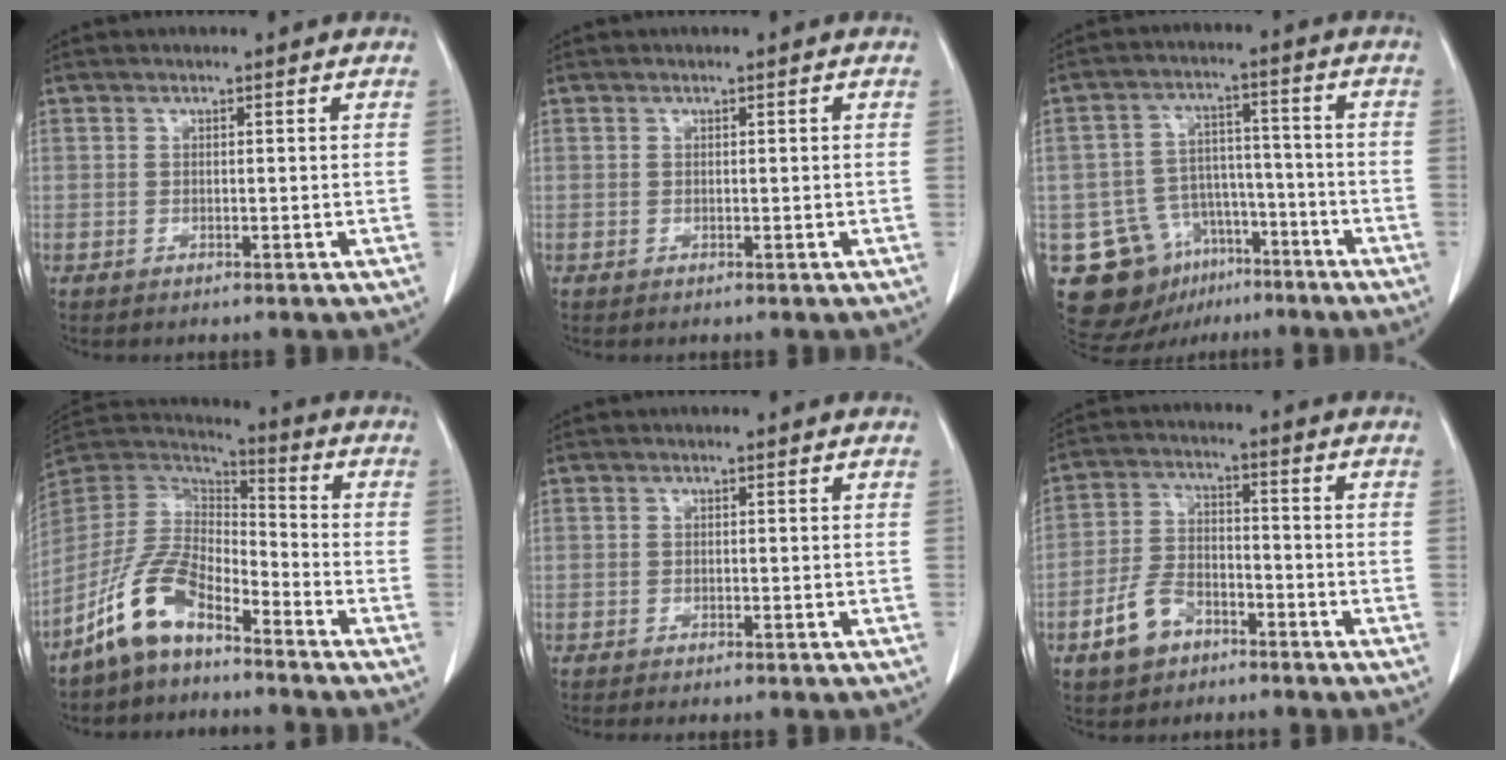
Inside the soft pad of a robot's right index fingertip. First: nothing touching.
{"total": 0.0}
{"total": 12.0, "force": [-6.7, 8.9, 4.4], "torque": [-0.076, 0.036, -0.096]}
{"total": 11.2, "force": [-7.7, 4.2, 6.9], "torque": [-0.162, 0.015, -0.156]}
{"total": 1.7, "force": [-1.5, 0.0, 0.9], "torque": [-0.017, -0.005, -0.018]}
{"total": 7.4, "force": [-4.5, 4.3, 3.9], "torque": [-0.096, 0.008, -0.079]}